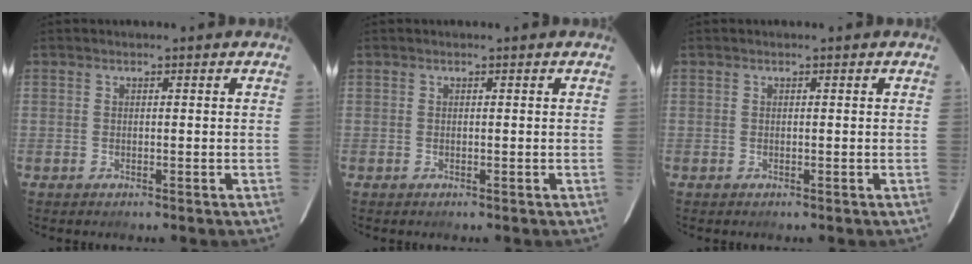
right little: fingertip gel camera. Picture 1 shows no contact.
{"total": 0.0}
{"total": 0.0}